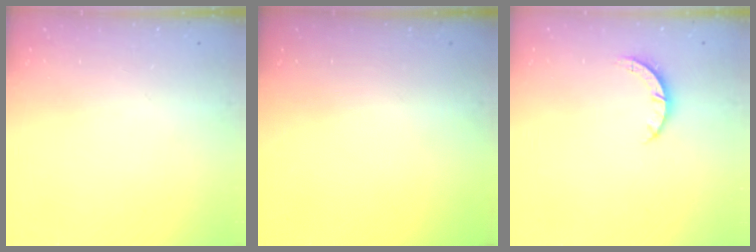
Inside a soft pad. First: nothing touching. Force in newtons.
{"total": 0.0}
{"total": 3.2, "press": 3.2, "slide": 0.4}